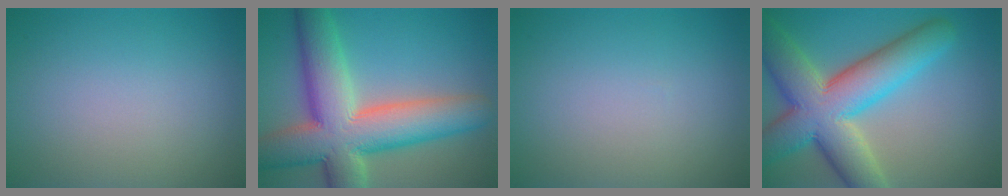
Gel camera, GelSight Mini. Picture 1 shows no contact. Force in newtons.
{"total": 12.7, "press": 12.6, "slide": 1.0}
{"total": 0.0}
{"total": 11.5, "press": 11.5, "slide": 0.8}